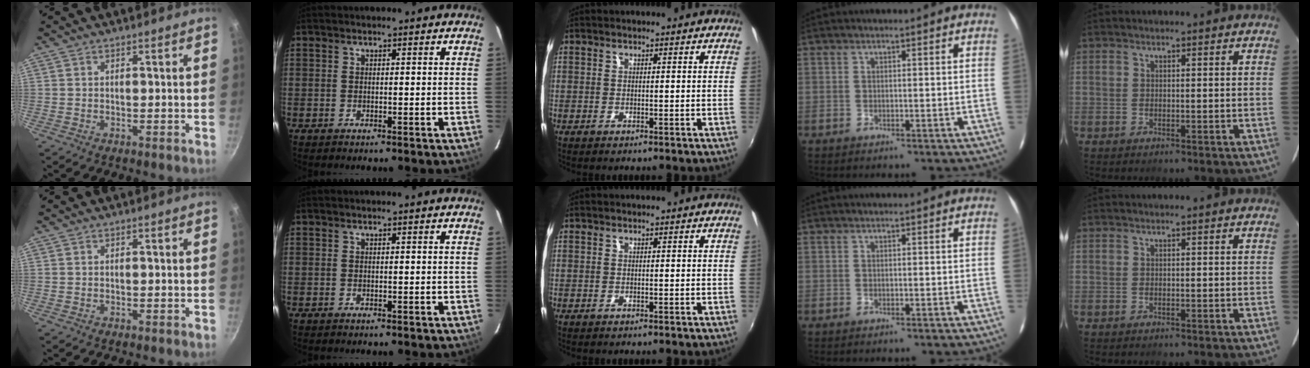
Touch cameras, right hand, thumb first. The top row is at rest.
{}